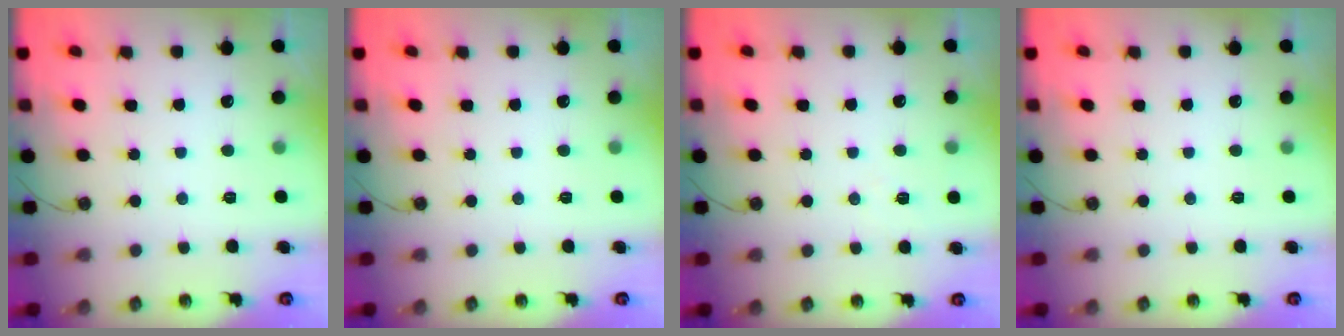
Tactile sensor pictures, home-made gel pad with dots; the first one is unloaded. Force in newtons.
{"total": 0.0}
{"total": 5.0, "press": 3.5, "slide": 3.5}
{"total": 0.0}